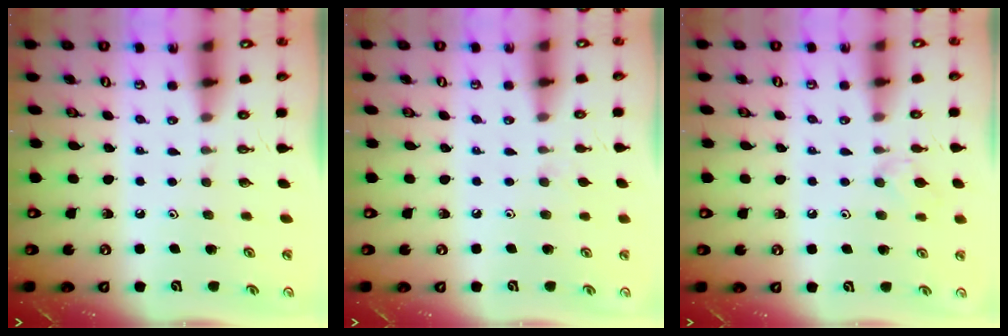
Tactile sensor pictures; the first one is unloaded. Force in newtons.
{"total": 2.7, "press": 2.6, "slide": 0.5}
{"total": 5.0, "press": 5.0, "slide": 0.8}